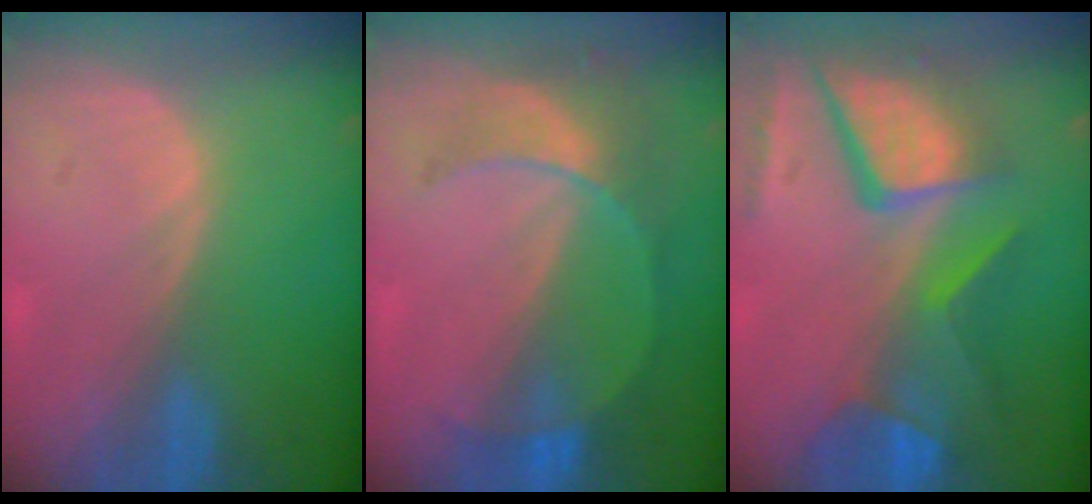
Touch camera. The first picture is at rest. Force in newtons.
{"total": 7.8, "press": 6.7, "slide": 3.9}
{"total": 12.1, "press": 9.9, "slide": 7.0}